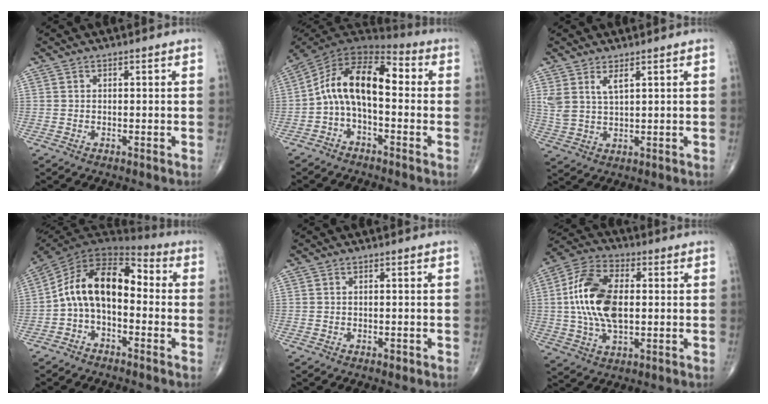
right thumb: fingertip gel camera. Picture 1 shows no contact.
{"total": 13.2, "force": [-0.6, 7.0, 11.2], "torque": [-0.177, 0.057, -0.025]}
{"total": 4.6, "force": [2.5, 1.6, 3.5], "torque": [-0.079, -0.012, 0.059]}
{"total": 13.6, "force": [-1.3, 8.1, 10.8], "torque": [-0.166, 0.065, -0.038]}
{"total": 0.9, "force": [-0.5, 0.4, 0.5], "torque": [-0.008, -0.001, -0.008]}
{"total": 15.6, "force": [0.8, 8.5, 13.1], "torque": [-0.261, 0.015, 0.012]}